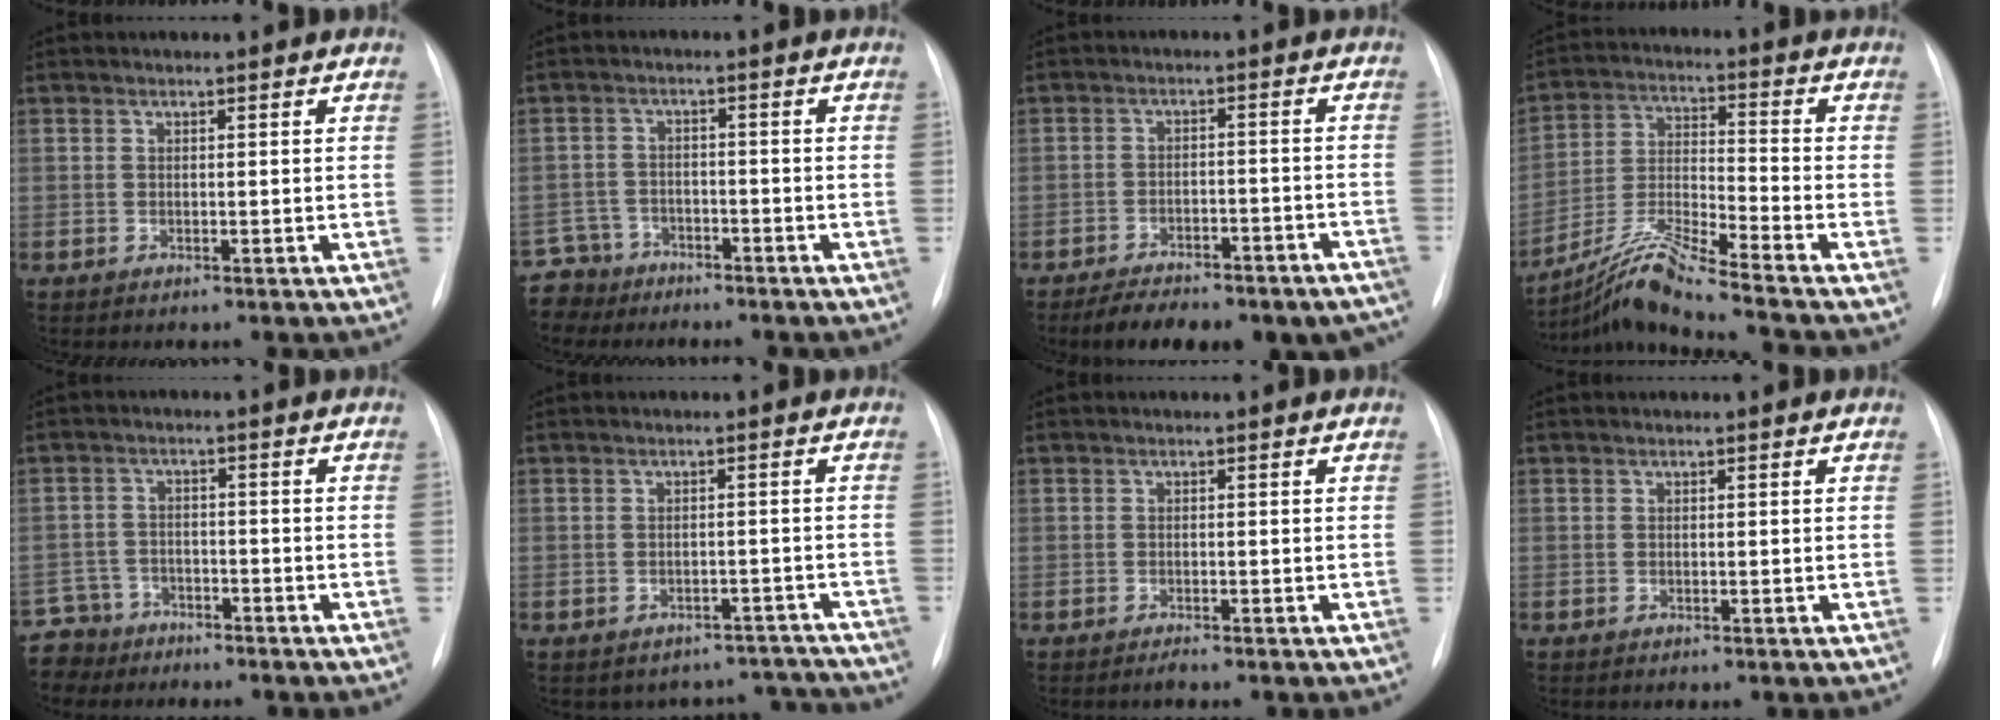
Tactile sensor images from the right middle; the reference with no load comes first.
{"total": 5.8, "force": [-4.9, 3.0, -1.0], "torque": [0.022, 0.000, -0.092]}
{"total": 17.2, "force": [-14.3, 6.1, 7.3], "torque": [-0.088, 0.016, -0.181]}
{"total": 11.3, "force": [-9.9, -2.3, 4.9], "torque": [-0.097, -0.013, -0.187]}
{"total": 6.2, "force": [-5.3, 3.1, -0.9], "torque": [0.019, 0.002, -0.098]}
{"total": 8.2, "force": [-7.6, 3.2, -0.7], "torque": [0.027, 0.042, -0.076]}
{"total": 0.8, "force": [-0.7, -0.1, 0.4], "torque": [-0.011, -0.003, -0.009]}
{"total": 0.0}